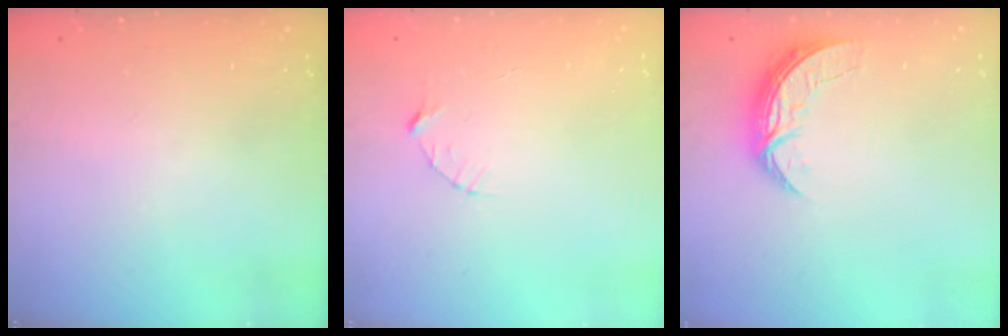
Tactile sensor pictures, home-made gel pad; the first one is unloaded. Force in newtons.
{"total": 3.1, "press": 3.1, "slide": 0.3}
{"total": 7.1, "press": 7.1, "slide": 0.6}